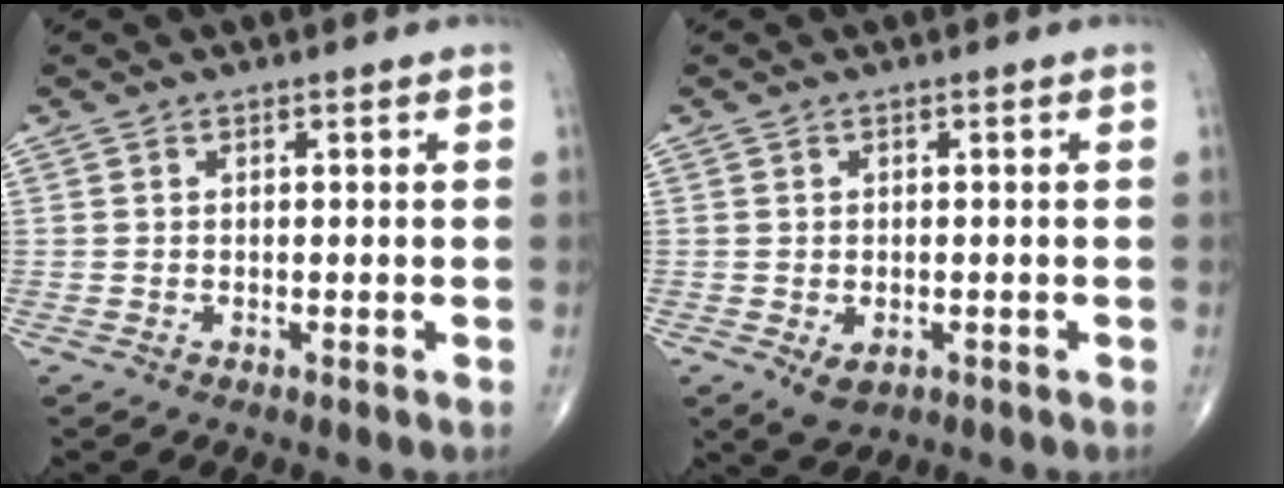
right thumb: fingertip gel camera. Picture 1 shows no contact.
{"total": 3.3, "force": [-1.1, 2.1, 2.2], "torque": [-0.031, -0.002, -0.008]}